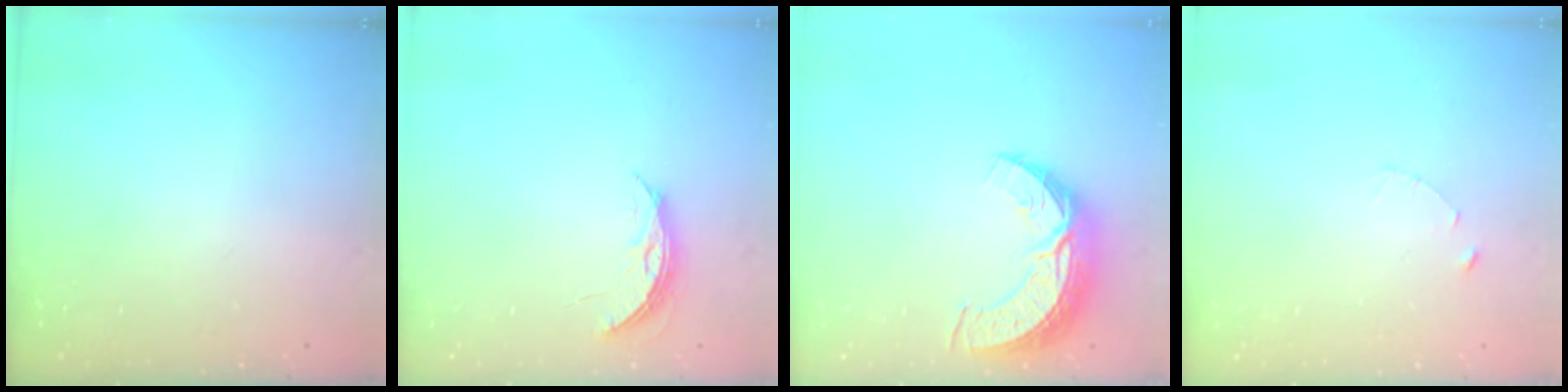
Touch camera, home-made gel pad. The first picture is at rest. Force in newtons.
{"total": 4.6, "press": 4.5, "slide": 0.4}
{"total": 9.7, "press": 9.7, "slide": 0.7}
{"total": 1.2, "press": 1.1, "slide": 0.2}